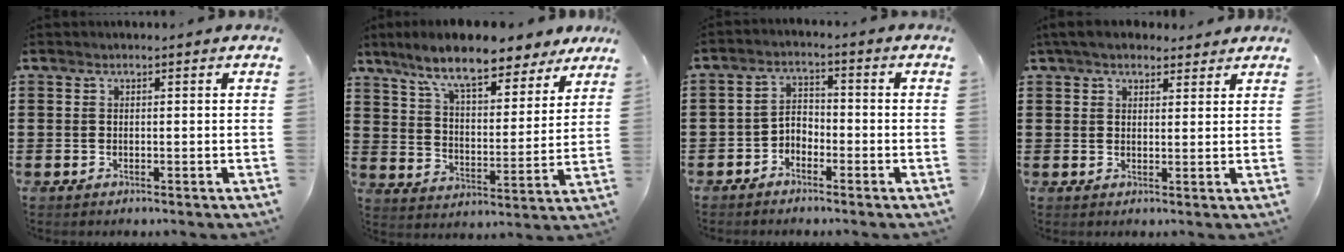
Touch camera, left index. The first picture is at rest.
{"total": 10.2, "force": [8.6, 1.8, 5.3], "torque": [-0.126, -0.034, 0.149]}
{"total": 3.0, "force": [-2.7, 1.3, 0.6], "torque": [-0.026, 0.004, -0.061]}
{"total": 4.5, "force": [3.8, 1.6, 1.6], "torque": [-0.044, -0.002, 0.073]}